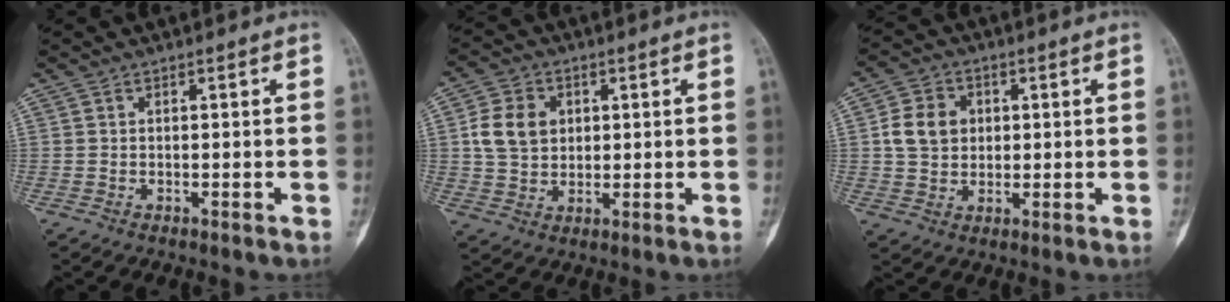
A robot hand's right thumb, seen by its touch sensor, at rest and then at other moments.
{"total": 8.3, "force": [1.7, 6.6, 4.8], "torque": [-0.074, 0.000, 0.033]}
{"total": 7.8, "force": [1.2, 6.4, 4.3], "torque": [-0.059, 0.003, 0.020]}